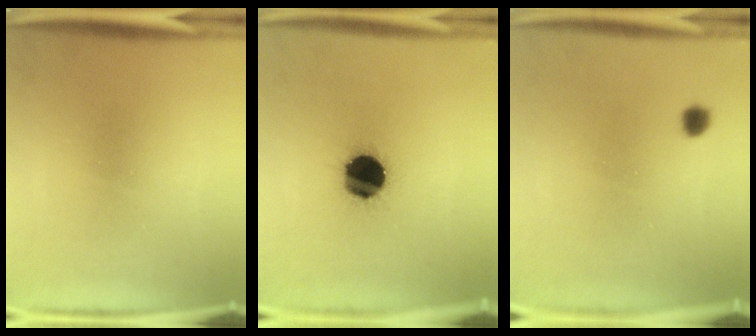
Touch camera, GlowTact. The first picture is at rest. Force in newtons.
{"total": 16.5}
{"total": 1.7}